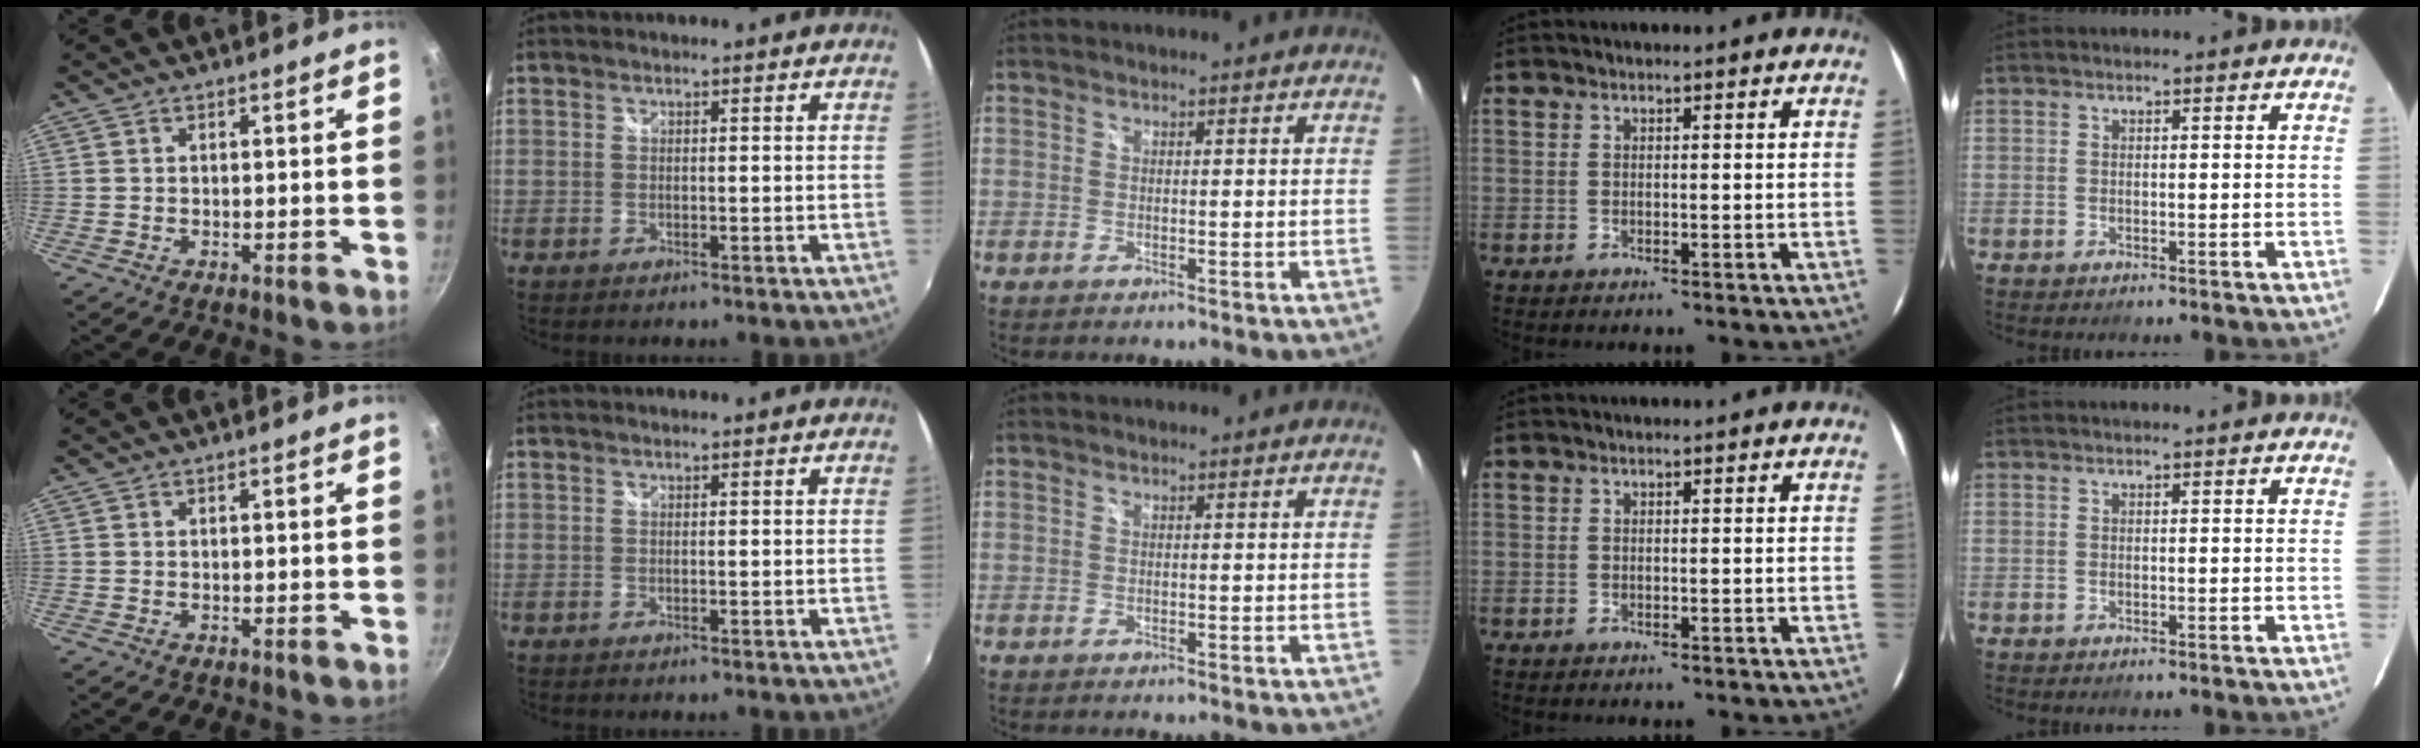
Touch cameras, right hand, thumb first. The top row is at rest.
{}